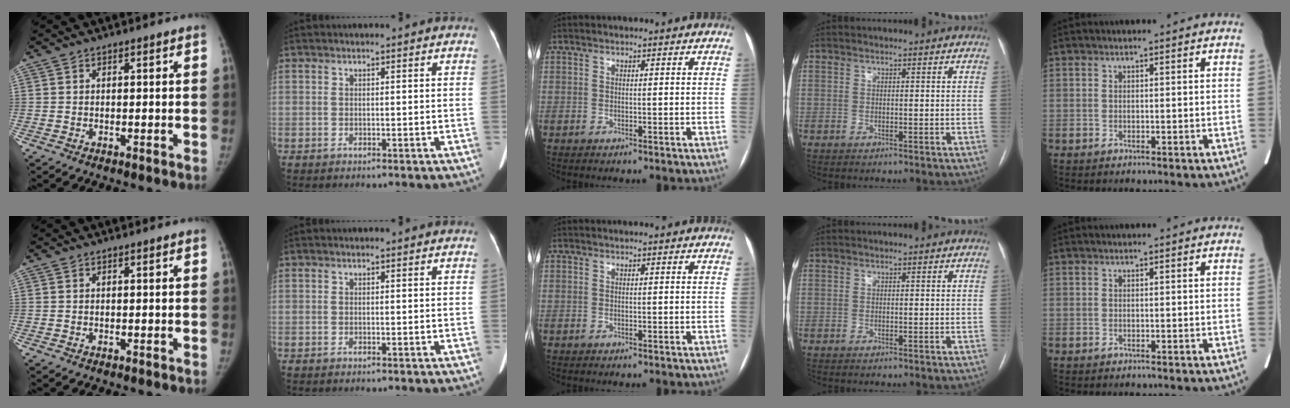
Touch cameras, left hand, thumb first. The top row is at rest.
{}